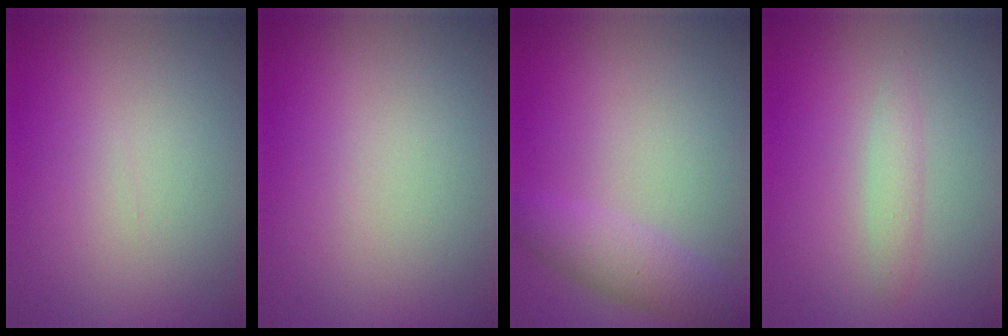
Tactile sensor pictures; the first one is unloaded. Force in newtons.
{"total": 0.0}
{"total": 3.1, "press": 3.1, "slide": 0.1}
{"total": 1.5, "press": 1.5, "slide": 0.0}